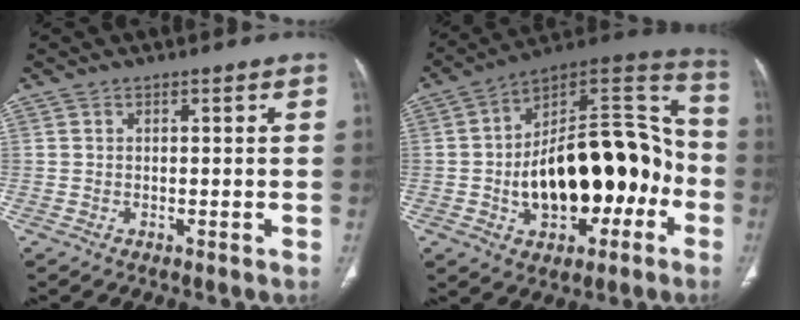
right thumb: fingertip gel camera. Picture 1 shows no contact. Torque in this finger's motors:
{"motor_torque": [2.50, 2.50, 1.38, -1.38, 0.19]}